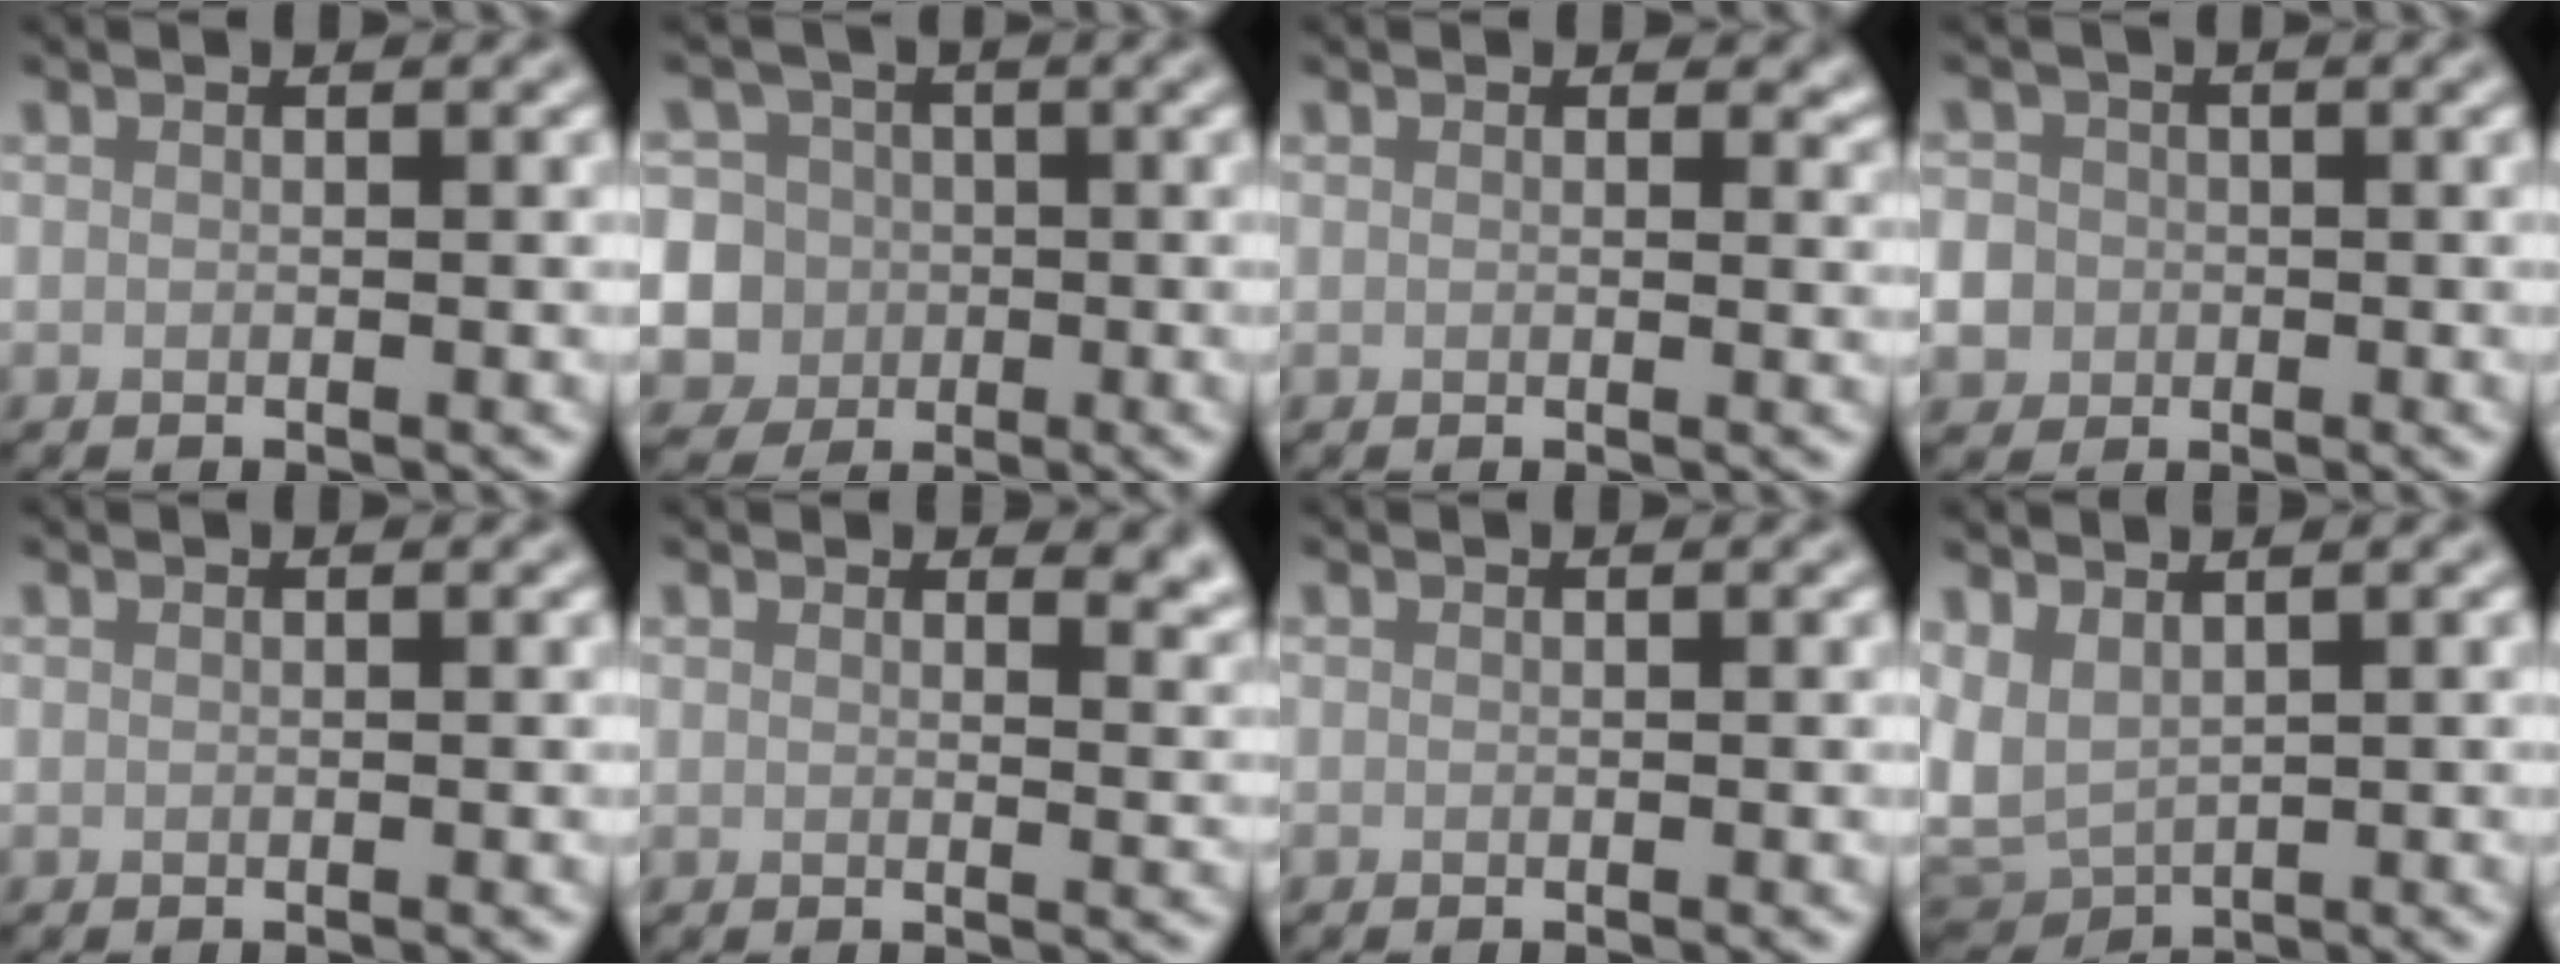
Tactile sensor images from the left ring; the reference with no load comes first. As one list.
[{"total": 9.3, "force": [-0.5, 8.9, 2.7], "torque": [-0.061, 0.017, -0.034]}, {"total": 1.7, "force": [1.1, 1.2, 0.6], "torque": [-0.012, -0.005, 0.017]}, {"total": 7.4, "force": [-1.9, 6.8, 2.3], "torque": [-0.055, -0.003, -0.067]}, {"total": 0.0}, {"total": 3.2, "force": [2.5, 1.2, 1.5], "torque": [-0.021, -0.004, 0.035]}, {"total": 0.0}, {"total": 4.1, "force": [1.0, 2.6, 3.0], "torque": [-0.080, 0.000, 0.019]}]